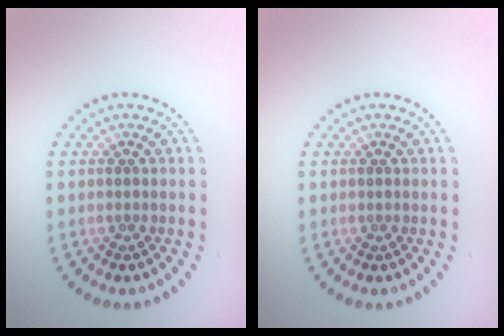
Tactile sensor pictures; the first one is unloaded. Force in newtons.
{"total": 0.0}